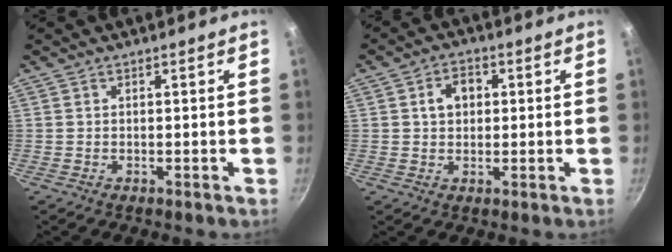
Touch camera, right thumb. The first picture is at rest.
{"total": 4.9, "force": [0.9, 3.8, 3.0], "torque": [-0.027, 0.010, 0.010]}